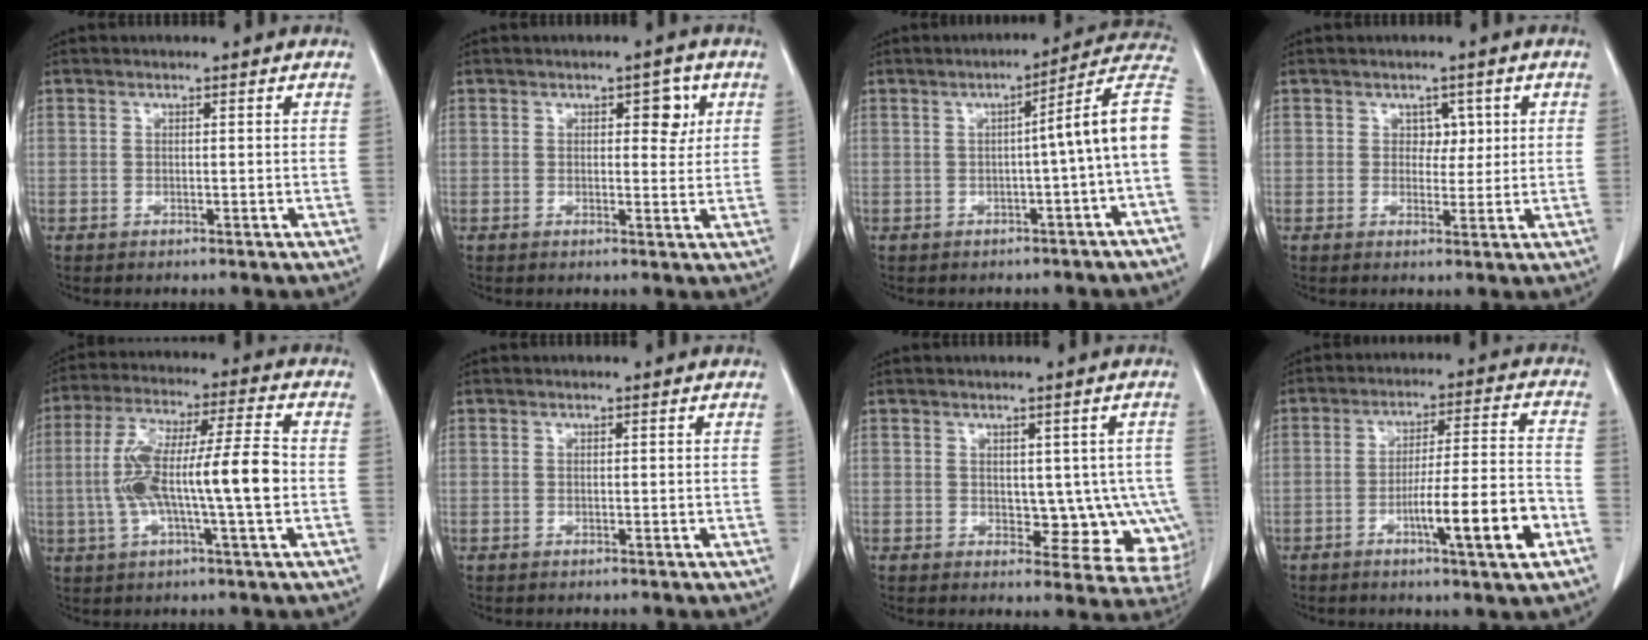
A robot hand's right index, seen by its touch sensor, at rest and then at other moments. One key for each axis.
{"total": 3.6, "fx": 1.3, "fy": 1.8, "fz": 2.8, "tx": -0.032, "ty": 0.006, "tz": 0.017}
{"total": 9.2, "fx": -0.9, "fy": -1.4, "fz": 9.1, "tx": -0.106, "ty": 0.024, "tz": -0.019}
{"total": 2.6, "fx": 0.9, "fy": 2.0, "fz": 1.5, "tx": -0.013, "ty": 0.003, "tz": 0.013}
{"total": 13.4, "fx": -1.4, "fy": 1.1, "fz": 13.3, "tx": -0.258, "ty": 0.020, "tz": -0.025}
{"total": 0.0}
{"total": 8.4, "fx": -0.6, "fy": 5.3, "fz": 6.4, "tx": -0.052, "ty": 0.008, "tz": 0.007}
{"total": 11.7, "fx": -4.9, "fy": 0.1, "fz": 10.7, "tx": -0.171, "ty": 0.001, "tz": -0.073}